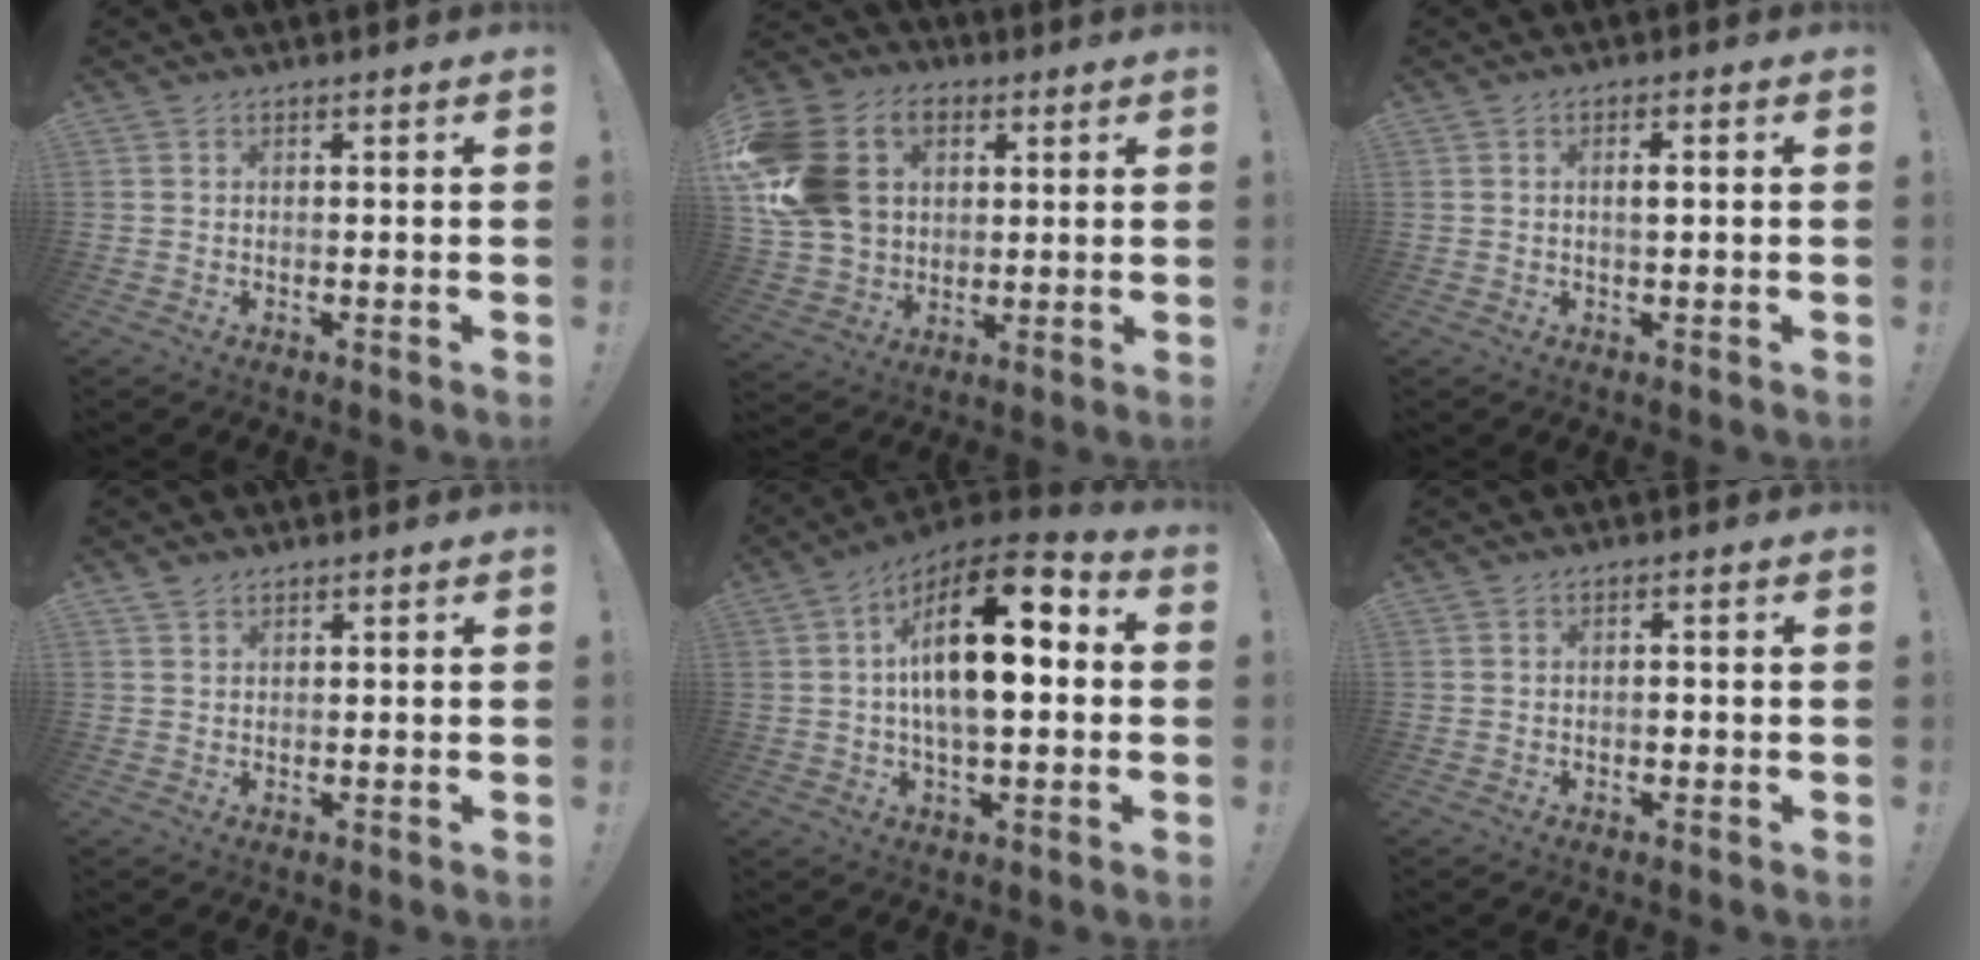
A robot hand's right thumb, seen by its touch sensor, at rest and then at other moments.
{"total": 21.3, "force": [5.2, 16.3, 12.6], "torque": [-0.233, -0.007, 0.106]}
{"total": 1.9, "force": [0.1, 0.4, 1.9], "torque": [-0.022, -0.002, -0.002]}
{"total": 1.5, "force": [1.3, 0.7, 0.4], "torque": [-0.008, -0.004, 0.024]}
{"total": 19.1, "force": [3.0, 8.3, 17.0], "torque": [-0.282, -0.009, 0.040]}
{"total": 0.7, "force": [-0.3, 0.6, 0.2], "torque": [-0.004, 0.003, -0.005]}